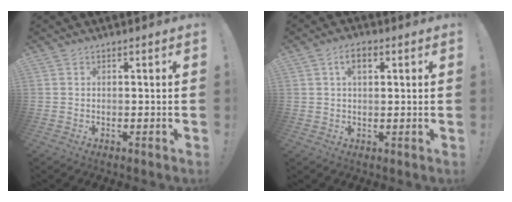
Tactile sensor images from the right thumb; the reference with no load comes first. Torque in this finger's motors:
{"motor_torque": [1.22, 0.95, 0.48, -0.27, 0.00]}